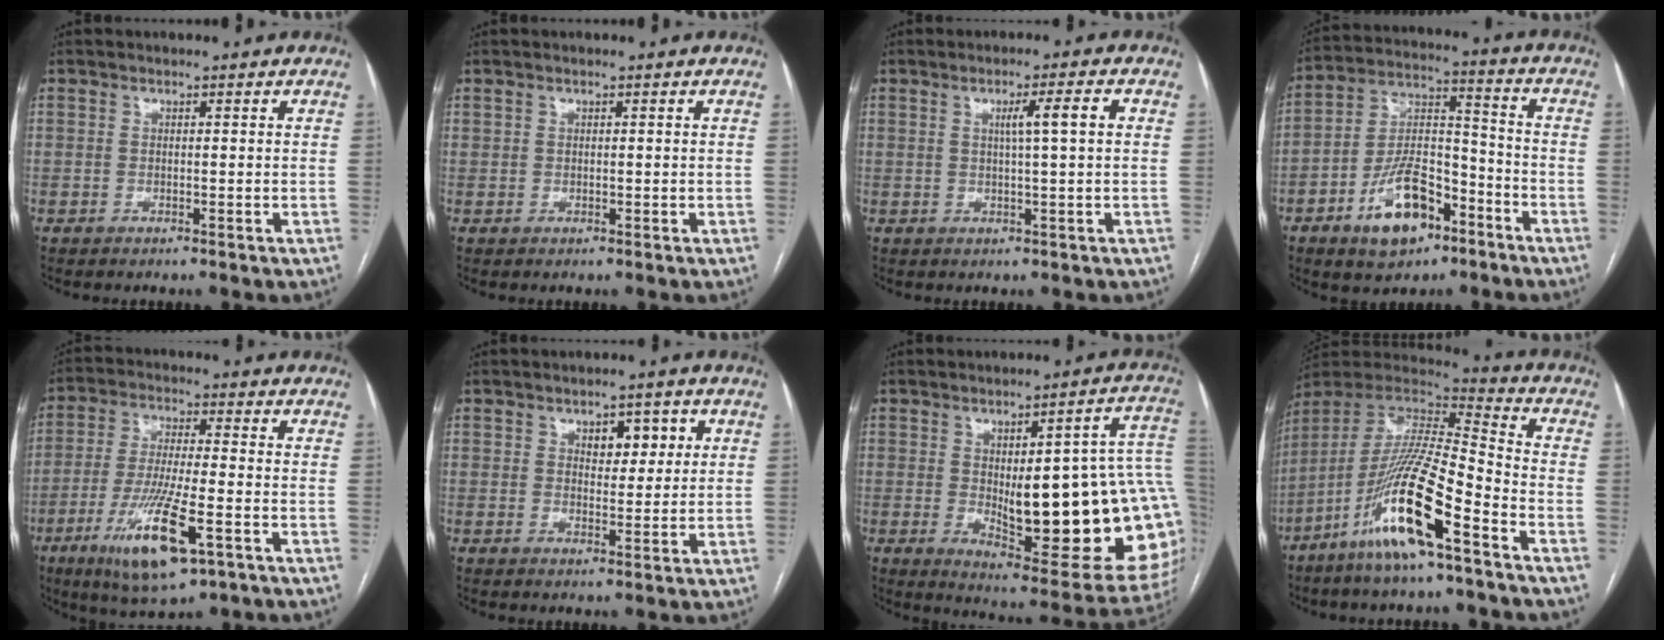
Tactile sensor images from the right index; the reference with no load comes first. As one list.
[{"total": 0.6, "force": [0.4, 0.4, 0.2], "torque": [-0.001, 0.002, 0.009]}, {"total": 4.2, "force": [0.9, -0.3, 4.1], "torque": [-0.066, 0.006, 0.016]}, {"total": 13.2, "force": [-7.3, 6.2, 9.0], "torque": [-0.169, 0.015, -0.122]}, {"total": 13.2, "force": [-5.9, 2.0, 11.6], "torque": [-0.224, -0.026, -0.099]}, {"total": 4.8, "force": [1.9, 2.6, 3.6], "torque": [-0.043, 0.008, 0.029]}, {"total": 26.9, "force": [-0.4, 6.6, 26.0], "torque": [-0.261, 0.013, 0.015]}, {"total": 18.1, "force": [-9.5, 1.7, 15.3], "torque": [-0.321, -0.028, -0.180]}]